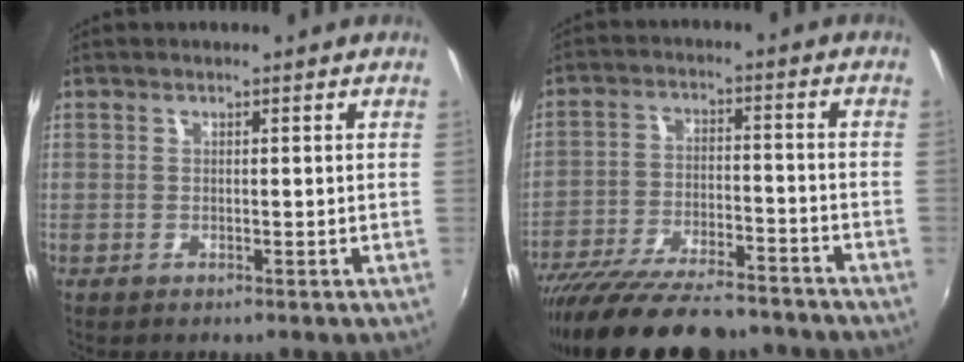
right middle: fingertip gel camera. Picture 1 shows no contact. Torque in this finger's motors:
{"motor_torque": [1.47, -0.67, 0.36, 0.21]}